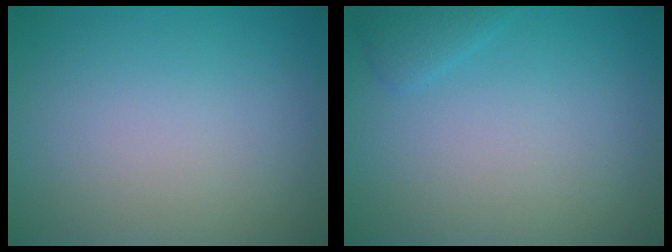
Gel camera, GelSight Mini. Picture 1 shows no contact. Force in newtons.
{"total": 1.1, "press": 1.1, "slide": 0.0}